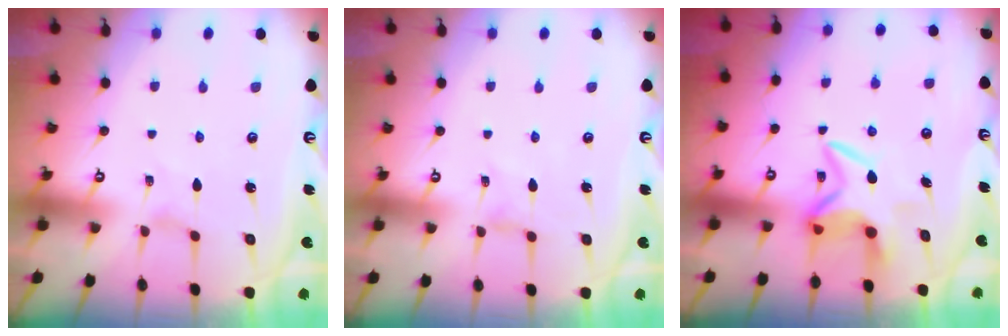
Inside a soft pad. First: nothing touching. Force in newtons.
{"total": 0.0}
{"total": 7.3, "press": 7.3, "slide": 0.5}